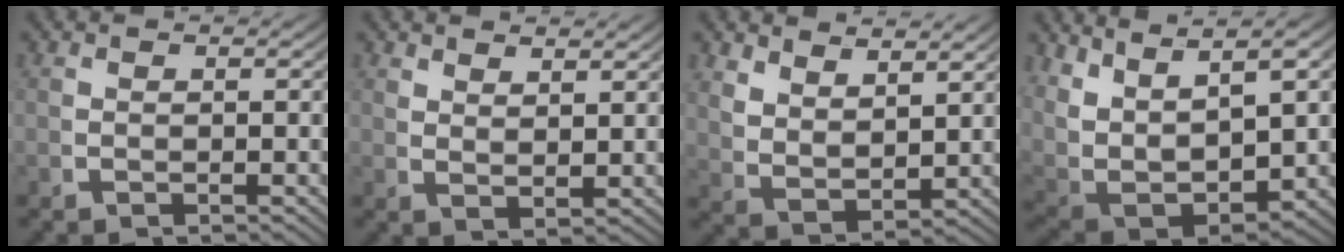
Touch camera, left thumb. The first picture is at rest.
{"total": 2.2, "force": [2.1, 0.2, 0.7], "torque": [-0.011, -0.005, 0.049]}
{"total": 4.4, "force": [2.2, 2.7, 2.6], "torque": [-0.064, -0.026, 0.062]}
{"total": 12.6, "force": [2.4, 9.0, 8.4], "torque": [-0.209, -0.037, 0.054]}